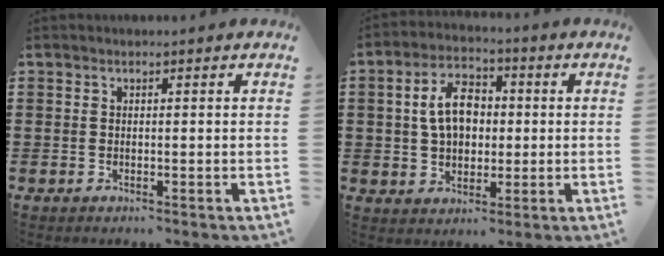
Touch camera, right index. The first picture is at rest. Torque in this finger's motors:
{"motor_torque": [1.79, 0.35, 0.81, 0.14]}